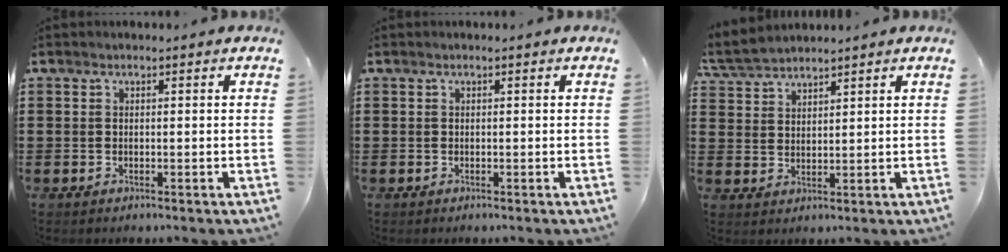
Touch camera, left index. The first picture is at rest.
{"total": 0.0}
{"total": 3.8, "force": [3.6, 0.6, 0.8], "torque": [-0.031, -0.006, 0.067]}